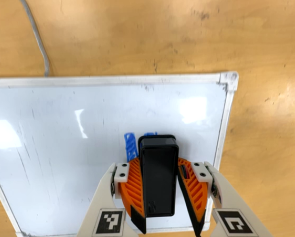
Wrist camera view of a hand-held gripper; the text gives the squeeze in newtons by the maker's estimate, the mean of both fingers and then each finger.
{"total": 11.7, "left": 12.8, "right": 10.6}